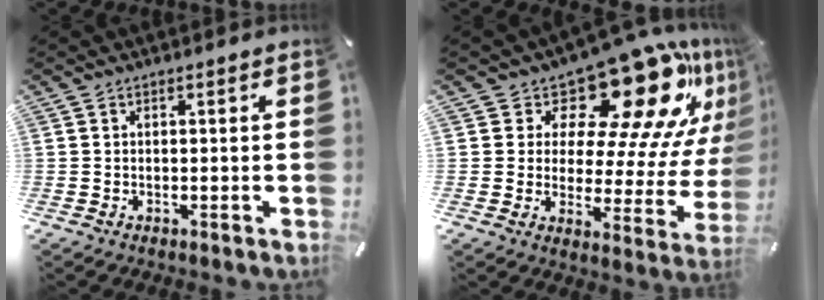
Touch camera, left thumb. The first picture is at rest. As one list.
[{"total": 20.7, "force": [14.7, 8.4, 11.9], "torque": [-0.155, -0.128, 0.238]}]